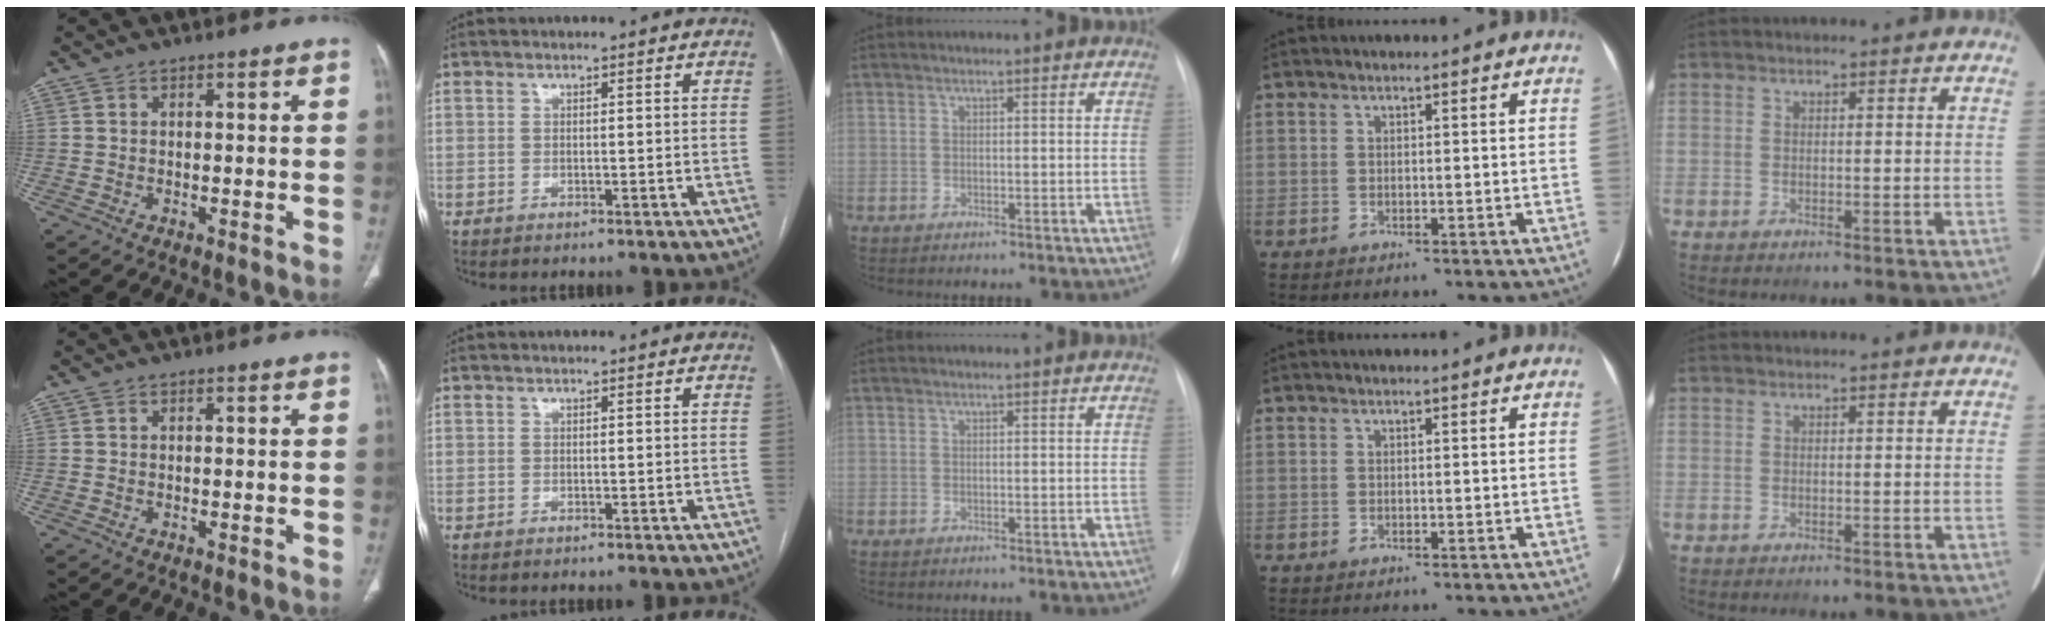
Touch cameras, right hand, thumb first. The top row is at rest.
{}